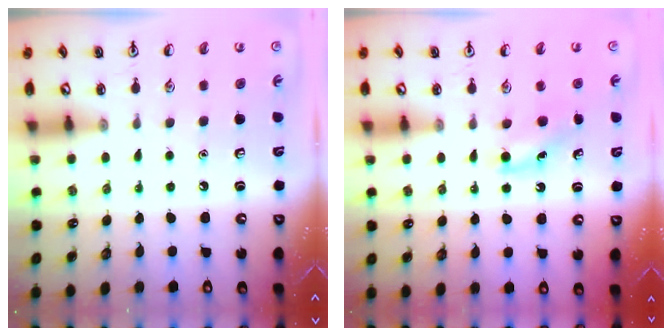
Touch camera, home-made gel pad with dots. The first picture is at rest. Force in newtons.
{"total": 5.1, "press": 4.7, "slide": 1.8}